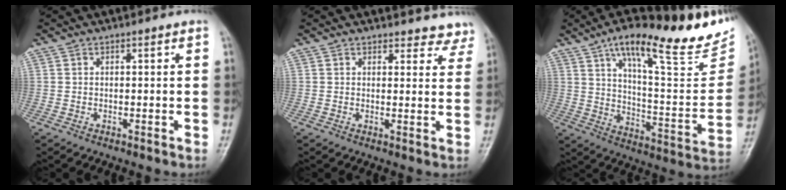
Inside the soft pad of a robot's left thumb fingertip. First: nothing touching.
{"total": 6.3, "force": [5.9, 2.4, -0.2], "torque": [0.053, -0.029, 0.039]}
{"total": 25.3, "force": [18.4, 6.5, 16.1], "torque": [-0.196, -0.081, 0.275]}